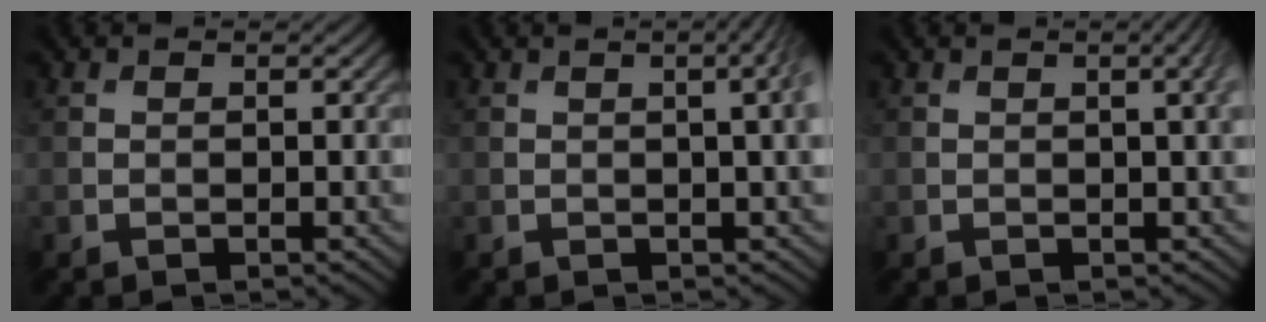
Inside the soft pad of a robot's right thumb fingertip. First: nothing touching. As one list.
[{"total": 3.8, "force": [0.7, 0.8, 3.6], "torque": [-0.046, 0.014, 0.008]}, {"total": 2.6, "force": [0.7, 0.4, 2.5], "torque": [-0.030, 0.008, 0.009]}]